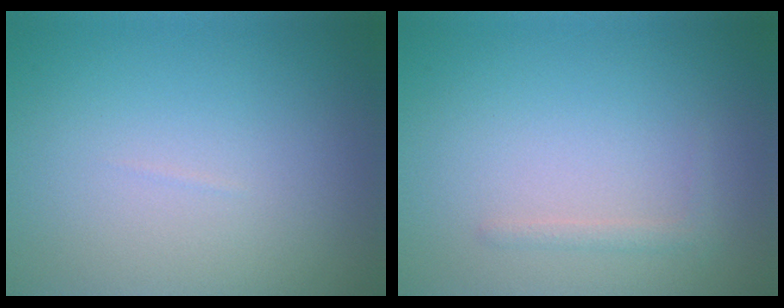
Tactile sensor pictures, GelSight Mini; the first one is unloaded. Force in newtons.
{"total": 0.8, "press": 0.8, "slide": 0.0}